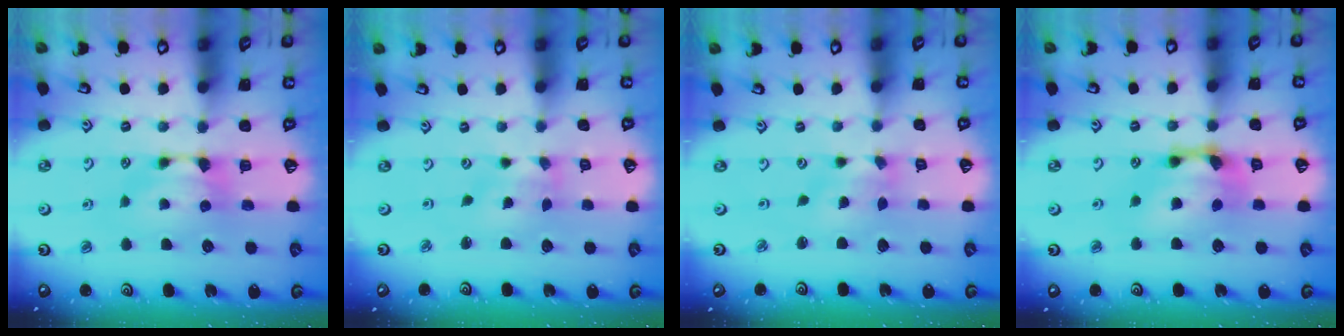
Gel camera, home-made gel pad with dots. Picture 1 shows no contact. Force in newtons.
{"total": 1.7, "press": 1.3, "slide": 1.0}
{"total": 1.2, "press": 0.3, "slide": 1.2}
{"total": 6.1, "press": 5.4, "slide": 2.9}